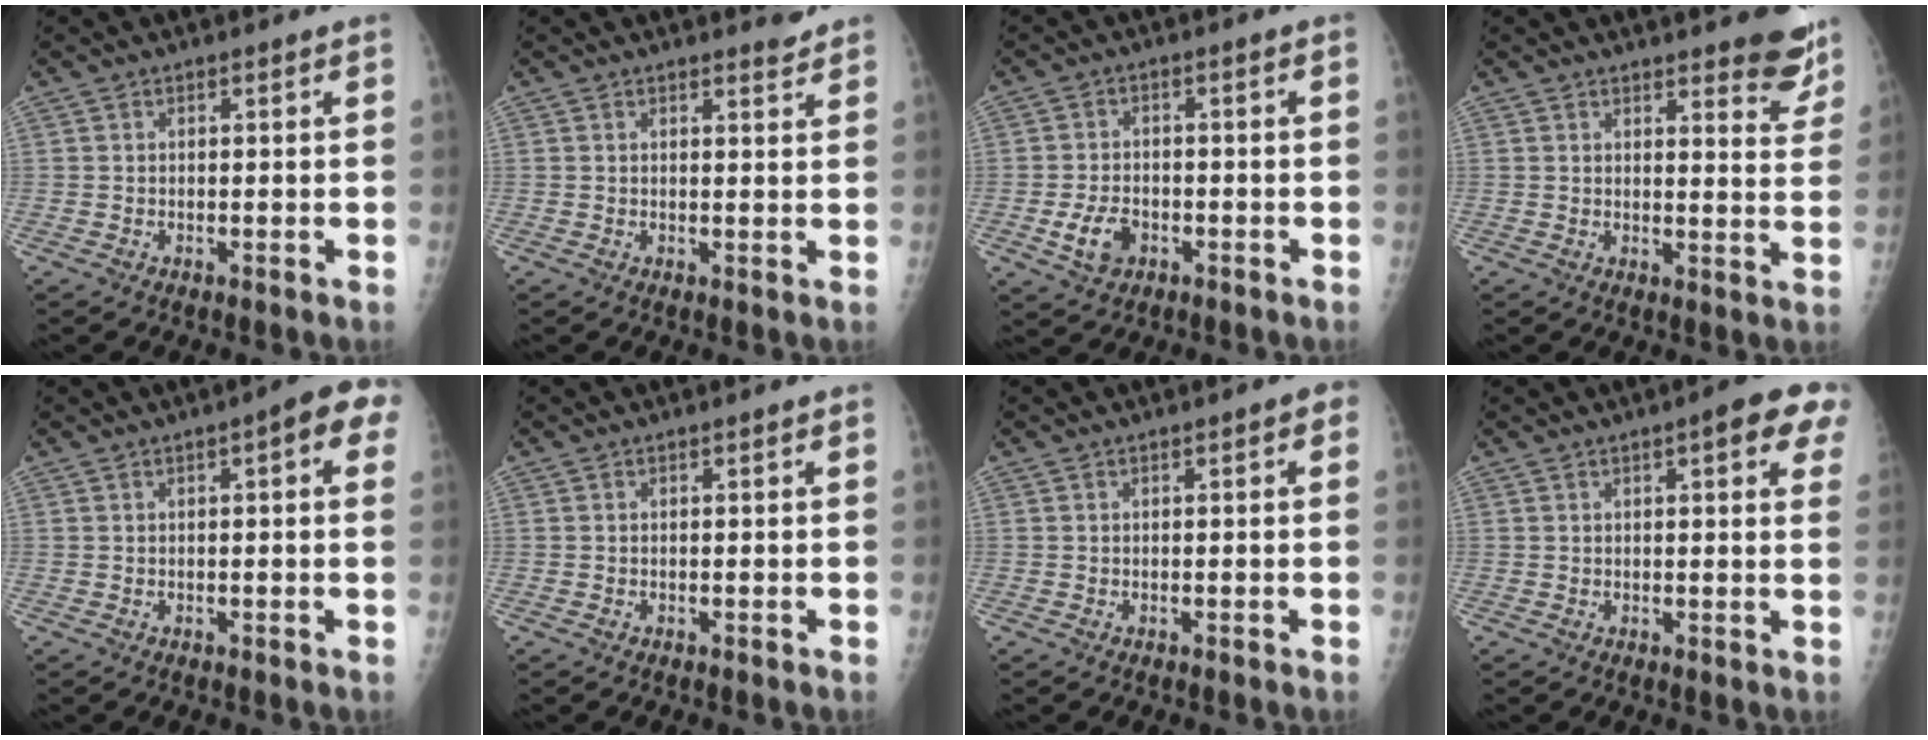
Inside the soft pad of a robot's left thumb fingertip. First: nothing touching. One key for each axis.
{"total": 1.6, "fx": 1.5, "fy": 0.1, "fz": 0.2, "tx": 0.001, "ty": -0.017, "tz": 0.019}
{"total": 5.6, "fx": -2.1, "fy": 3.9, "fz": 3.4, "tx": -0.059, "ty": 0.010, "tz": -0.035}
{"total": 7.7, "fx": 6.2, "fy": 2.2, "fz": 3.8, "tx": -0.013, "ty": -0.042, "tz": 0.065}
{"total": 6.2, "fx": 2.0, "fy": 1.8, "fz": 5.6, "tx": -0.057, "ty": 0.010, "tz": 0.015}
{"total": 0.0}
{"total": 1.4, "fx": 0.3, "fy": 0.5, "fz": 1.2, "tx": -0.011, "ty": 0.004, "tz": 0.000}
{"total": 7.9, "fx": 3.7, "fy": 1.9, "fz": 6.7, "tx": -0.058, "ty": -0.003, "tz": 0.035}